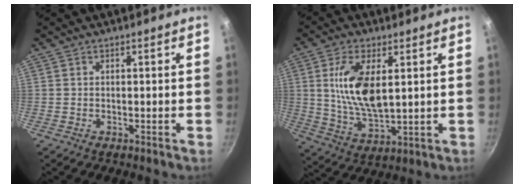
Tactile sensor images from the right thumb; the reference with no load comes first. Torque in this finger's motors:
{"motor_torque": [1.30, 2.72, 1.49, 0.18, 0.18]}